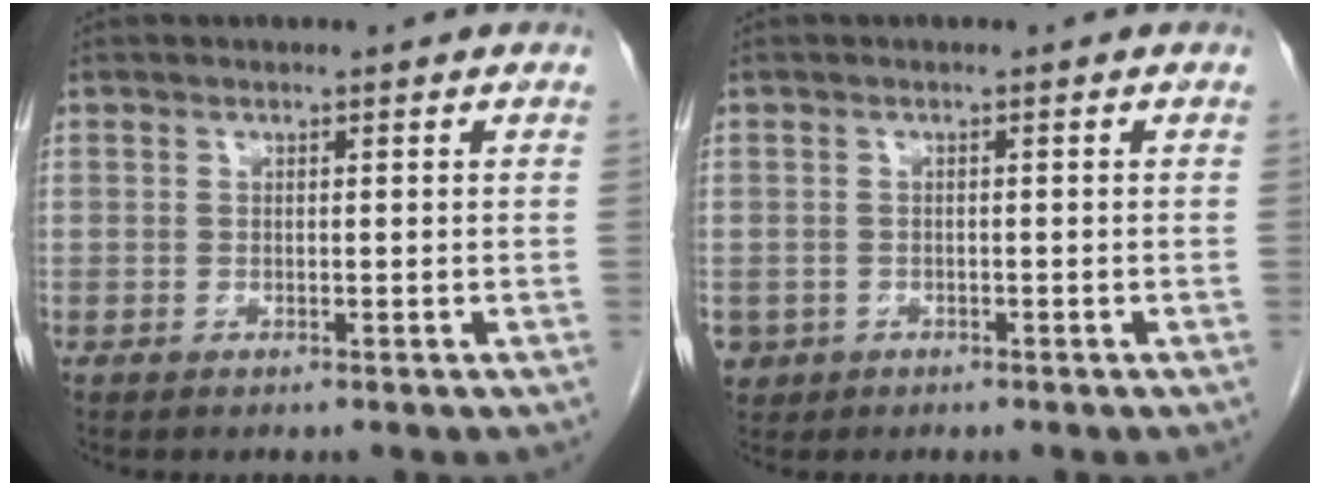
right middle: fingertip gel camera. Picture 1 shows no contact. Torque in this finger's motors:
{"motor_torque": [0.66, -0.34, 0.31, 0.01]}